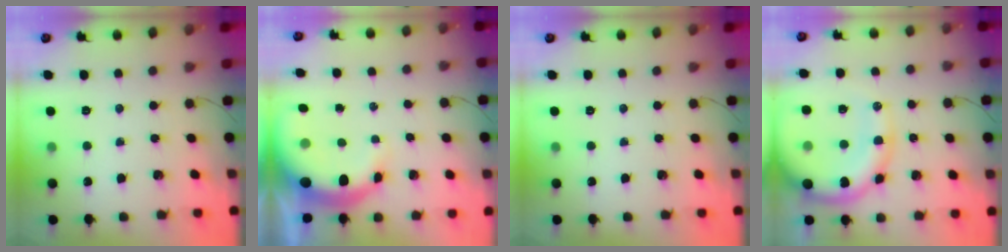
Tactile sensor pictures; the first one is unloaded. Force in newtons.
{"total": 6.3, "press": 6.2, "slide": 1.3}
{"total": 0.0}
{"total": 17.9, "press": 17.5, "slide": 3.8}